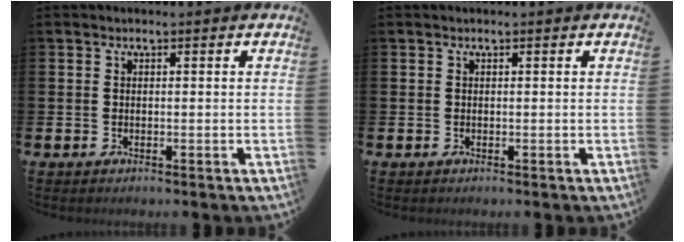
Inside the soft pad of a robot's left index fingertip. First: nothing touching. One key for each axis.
{"total": 0.0}